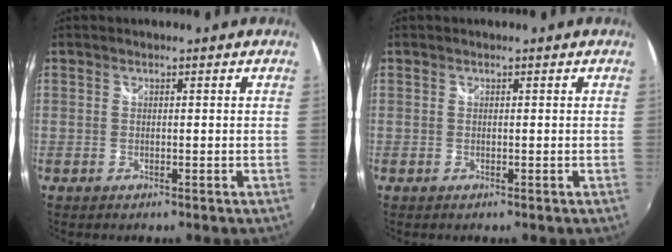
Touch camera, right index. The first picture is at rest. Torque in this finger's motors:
{"motor_torque": [0.02, 0.02, 0.00, 0.00]}